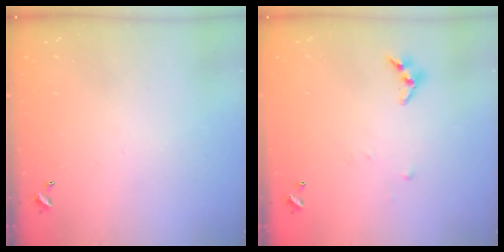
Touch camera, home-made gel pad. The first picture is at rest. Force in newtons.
{"total": 4.6, "press": 4.5, "slide": 0.5}